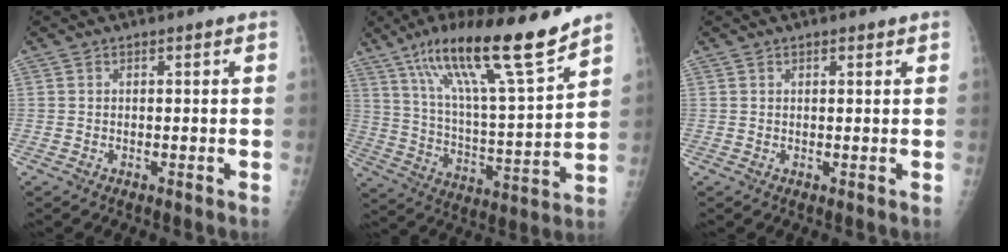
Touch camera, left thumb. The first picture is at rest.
{"total": 20.4, "force": [14.4, 2.0, 14.4], "torque": [-0.225, -0.063, 0.250]}
{"total": 0.8, "force": [0.6, 0.4, 0.5], "torque": [-0.007, -0.002, 0.008]}